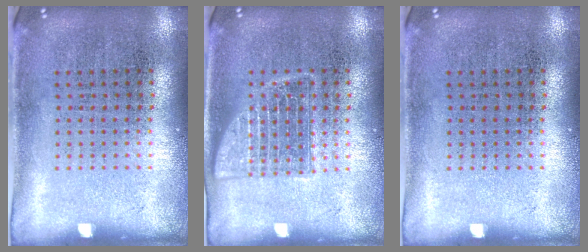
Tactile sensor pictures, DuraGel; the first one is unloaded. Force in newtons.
{"total": 2.6, "press": 2.5, "slide": 0.4}
{"total": 0.0}